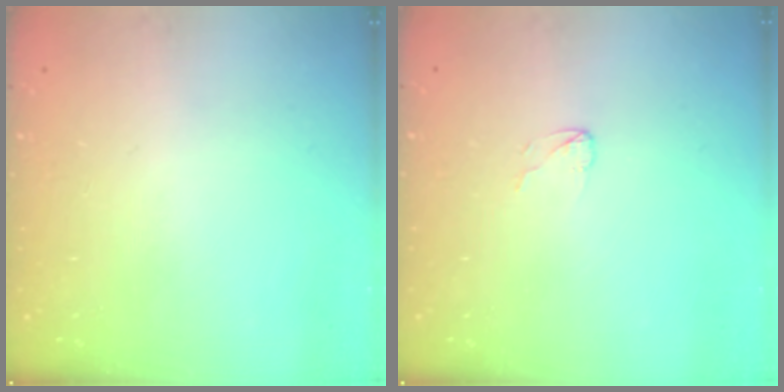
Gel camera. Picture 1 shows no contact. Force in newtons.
{"total": 2.6, "press": 2.6, "slide": 0.2}